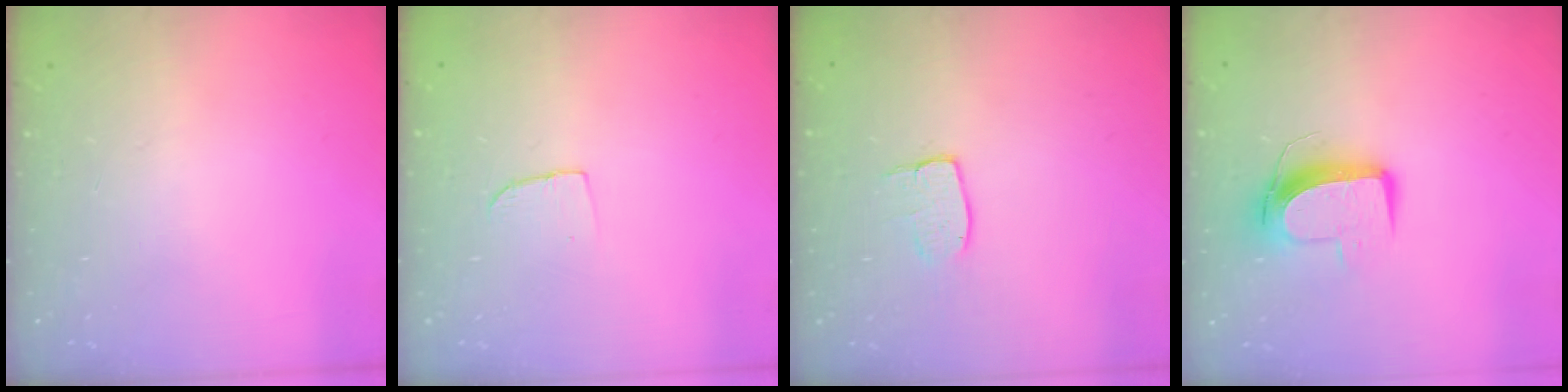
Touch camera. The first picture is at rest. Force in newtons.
{"total": 3.8, "press": 3.8, "slide": 0.4}
{"total": 6.3, "press": 6.3, "slide": 0.2}
{"total": 10.0, "press": 9.9, "slide": 0.8}